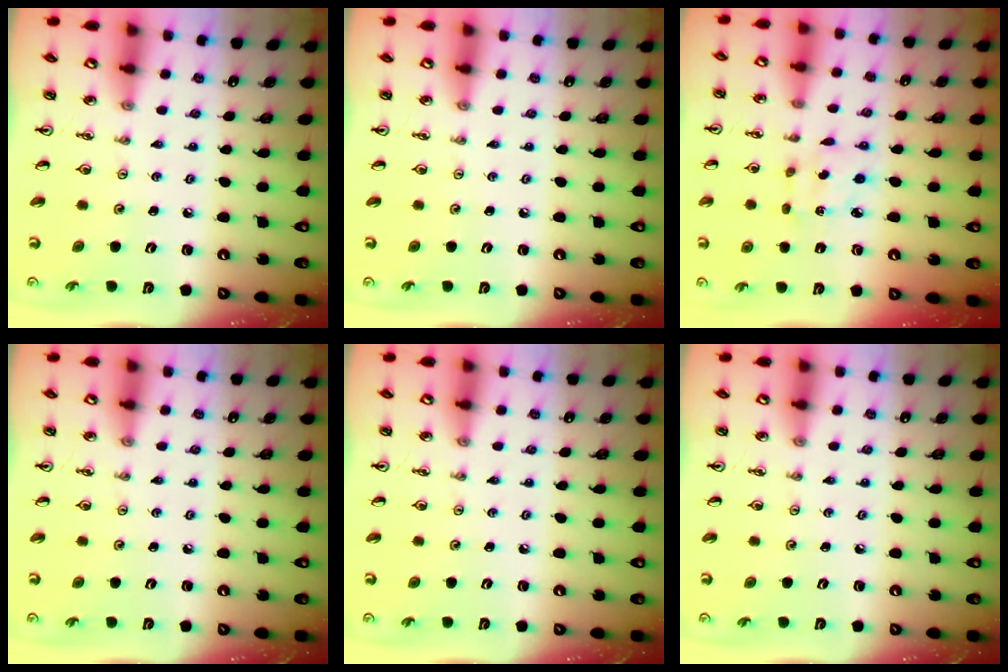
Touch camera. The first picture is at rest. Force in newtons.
{"total": 0.0}
{"total": 2.7, "press": 2.7, "slide": 0.2}
{"total": 0.0}
{"total": 0.0}
{"total": 0.0}